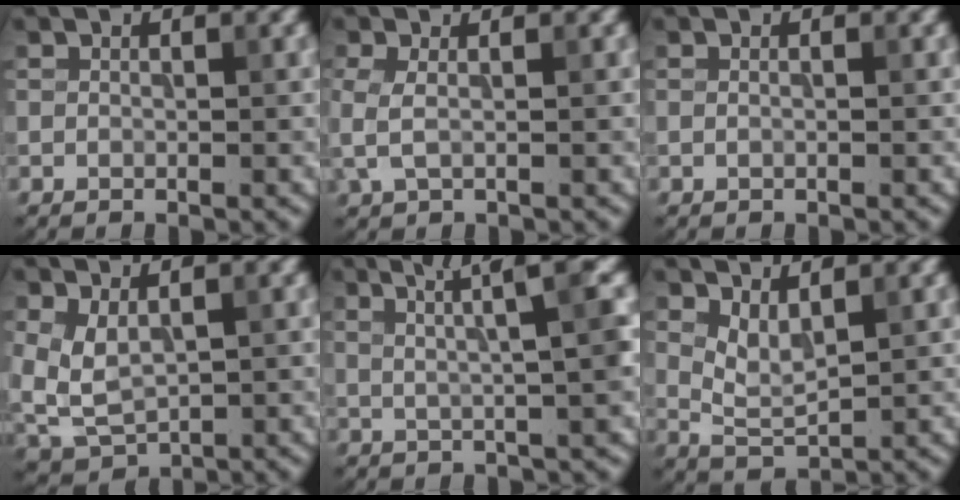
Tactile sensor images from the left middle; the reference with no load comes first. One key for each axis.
{"total": 2.0, "fx": 0.0, "fy": 0.8, "fz": 1.8, "tx": -0.047, "ty": 0.002, "tz": -0.002}
{"total": 0.0}
{"total": 4.1, "fx": 0.8, "fy": 2.5, "fz": 3.2, "tx": -0.080, "ty": -0.005, "tz": 0.020}
{"total": 5.5, "fx": 1.9, "fy": 0.9, "fz": 5.1, "tx": -0.065, "ty": 0.017, "tz": 0.031}
{"total": 2.5, "fx": 1.1, "fy": 1.0, "fz": 2.0, "tx": -0.049, "ty": -0.007, "tz": 0.029}